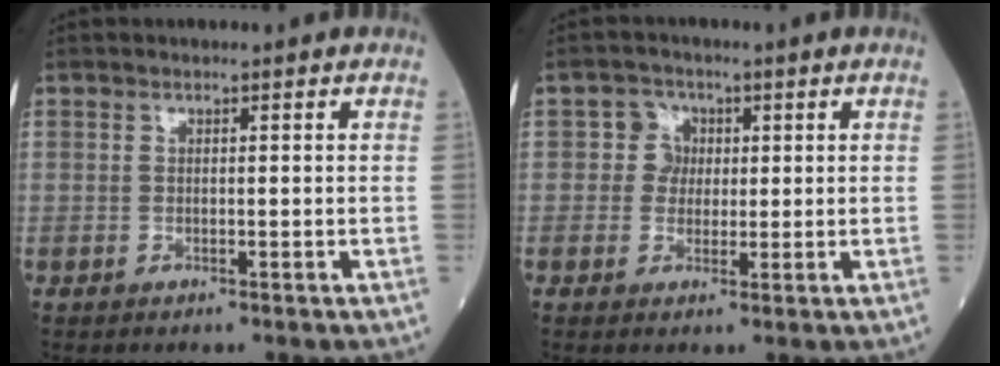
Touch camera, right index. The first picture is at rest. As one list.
[{"total": 3.2, "force": [0.7, 3.0, 0.9], "torque": [-0.010, 0.006, 0.007]}]